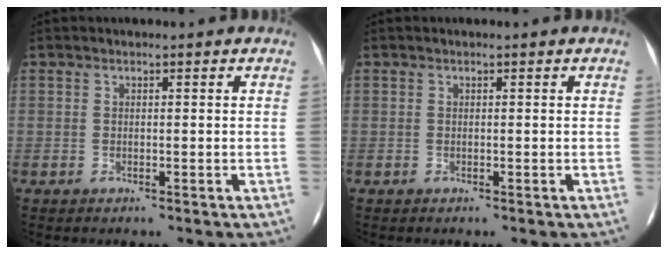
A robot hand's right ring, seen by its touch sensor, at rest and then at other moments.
{"total": 0.0}